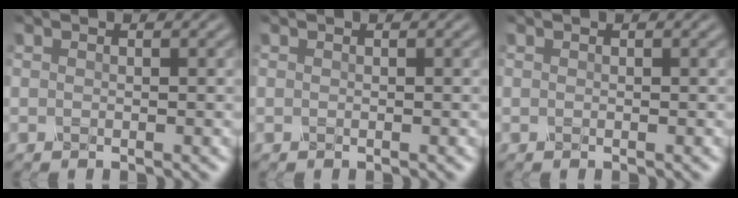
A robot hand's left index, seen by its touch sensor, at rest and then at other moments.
{"total": 0.0}
{"total": 0.0}